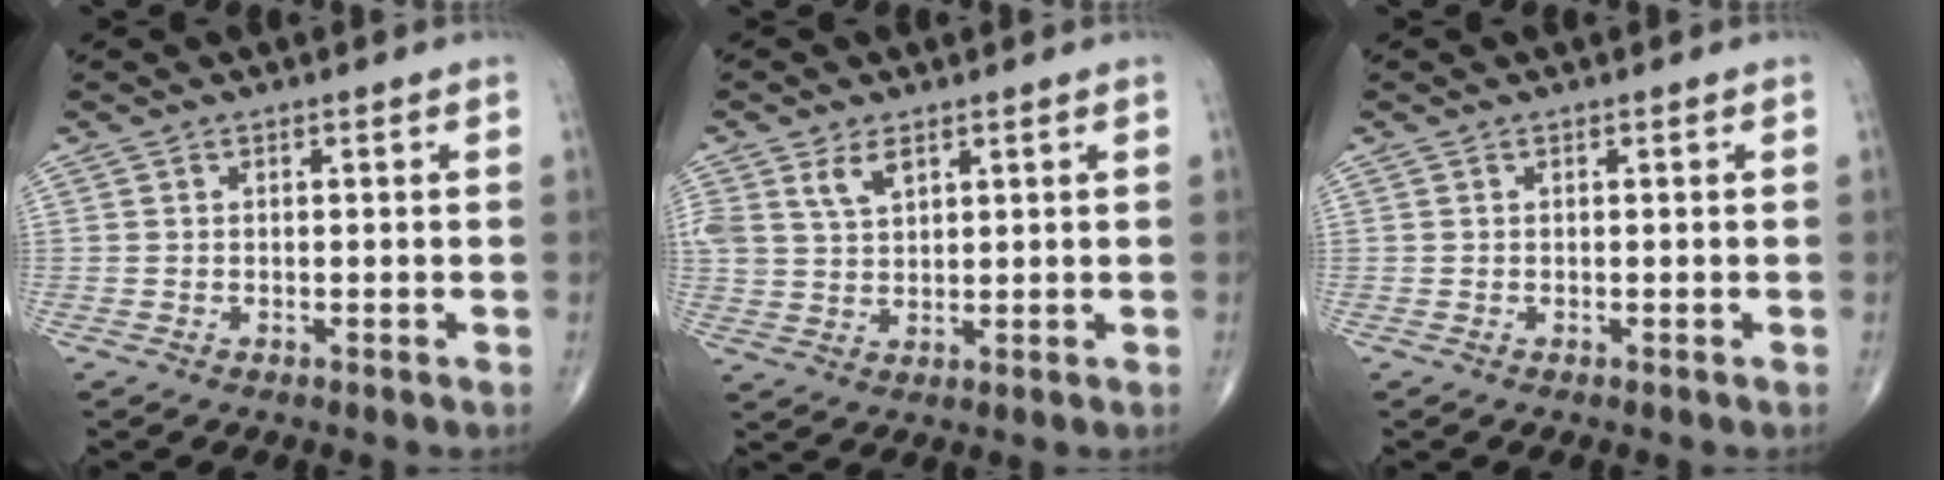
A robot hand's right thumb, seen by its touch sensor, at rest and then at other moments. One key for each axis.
{"total": 5.2, "fx": 2.9, "fy": 2.9, "fz": 3.2, "tx": -0.056, "ty": -0.011, "tz": 0.063}
{"total": 0.0}